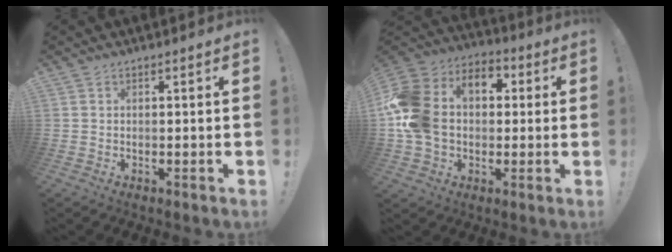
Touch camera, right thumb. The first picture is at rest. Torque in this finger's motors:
{"motor_torque": [2.54, 2.41, 2.07, -0.39, 0.56]}